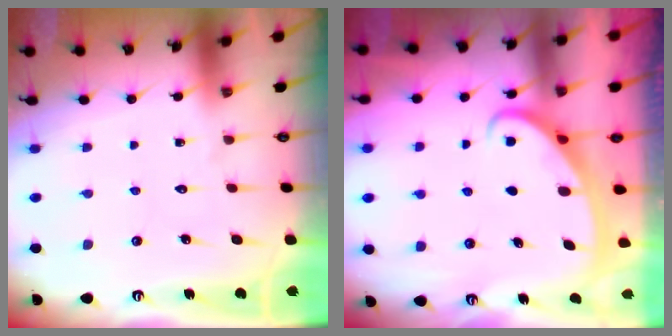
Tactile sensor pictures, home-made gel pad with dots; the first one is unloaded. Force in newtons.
{"total": 2.7, "press": 2.7, "slide": 0.3}